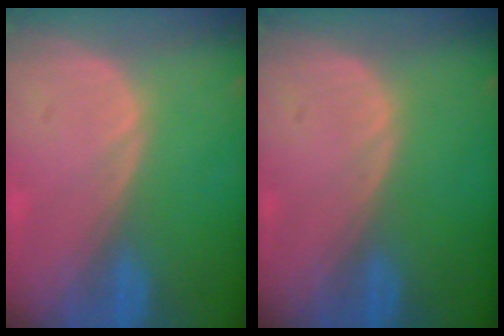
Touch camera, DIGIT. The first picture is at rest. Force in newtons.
{"total": 0.0}